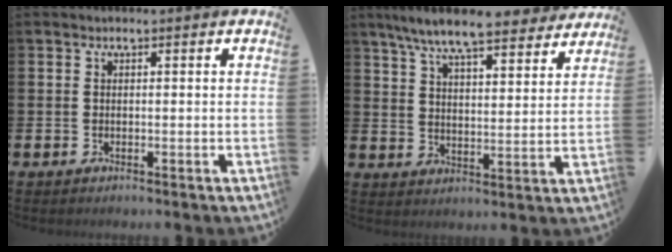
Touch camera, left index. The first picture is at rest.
{"total": 9.0, "force": [8.3, 1.1, 3.4], "torque": [-0.090, -0.043, 0.149]}